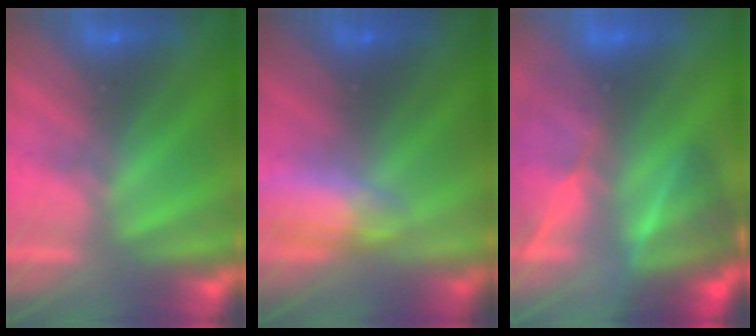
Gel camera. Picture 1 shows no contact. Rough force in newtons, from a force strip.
{"total": 2.7}
{"total": 7.8}